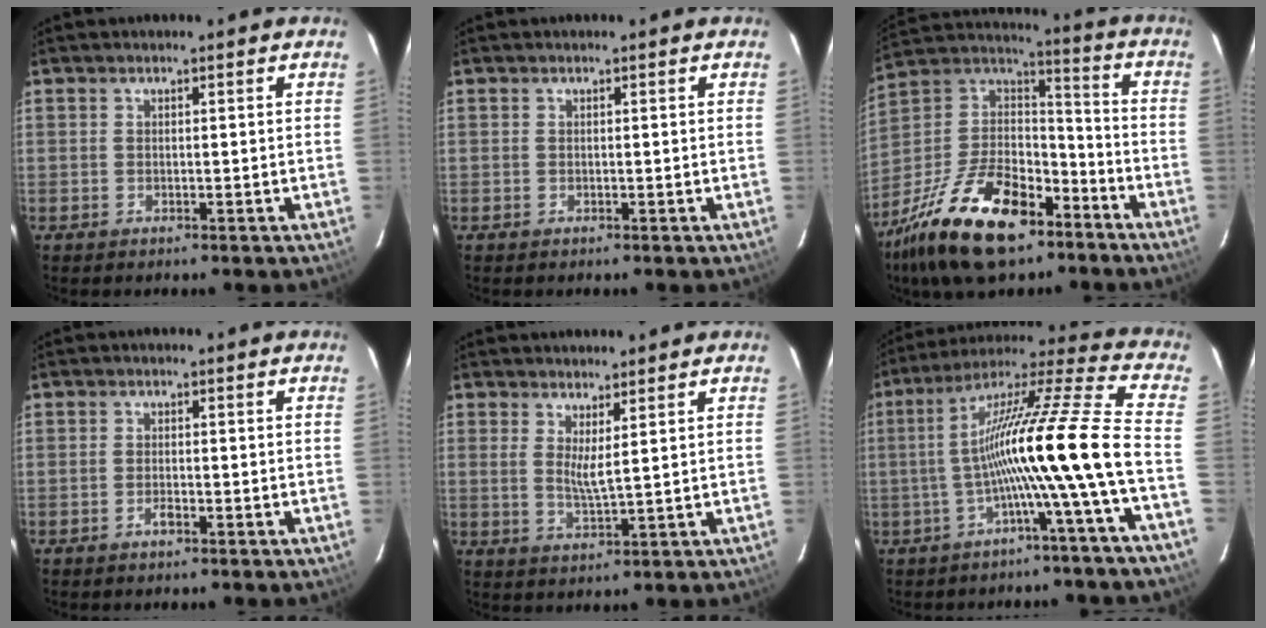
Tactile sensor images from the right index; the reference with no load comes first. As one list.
[{"total": 0.0}, {"total": 25.5, "force": [-16.0, 12.5, 15.4], "torque": [-0.322, 0.000, -0.266]}, {"total": 1.5, "force": [-1.0, 0.6, 1.0], "torque": [-0.023, 0.000, -0.018]}, {"total": 3.6, "force": [1.8, 0.0, 3.1], "torque": [-0.058, -0.014, 0.030]}, {"total": 16.7, "force": [-5.1, -2.4, 15.8], "torque": [-0.243, -0.008, -0.097]}]